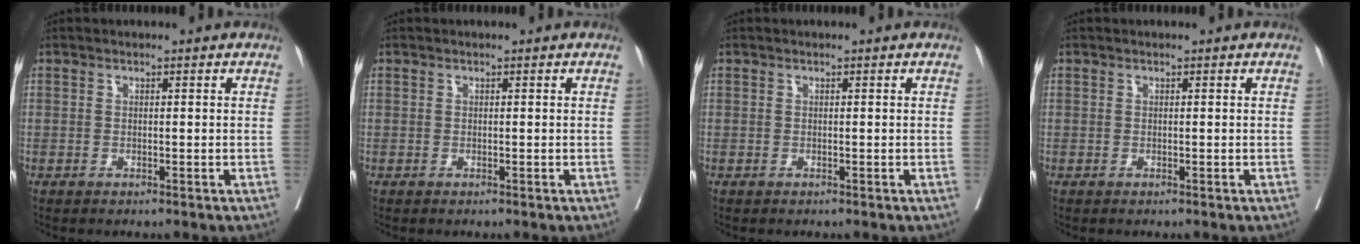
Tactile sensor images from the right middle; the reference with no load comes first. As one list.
[{"total": 0.0}, {"total": 0.0}, {"total": 0.0}]